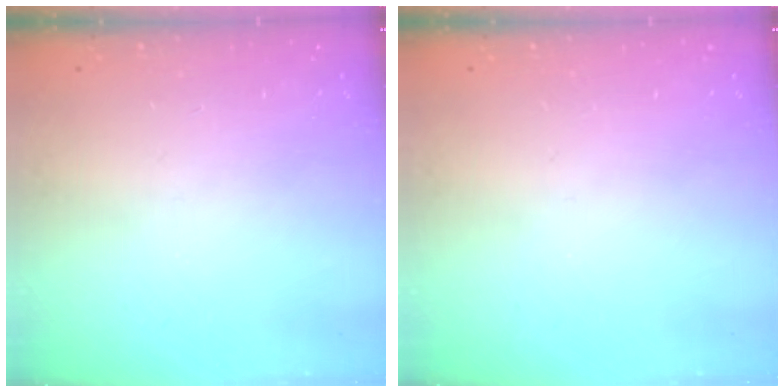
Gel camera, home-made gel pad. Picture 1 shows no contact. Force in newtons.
{"total": 0.0}